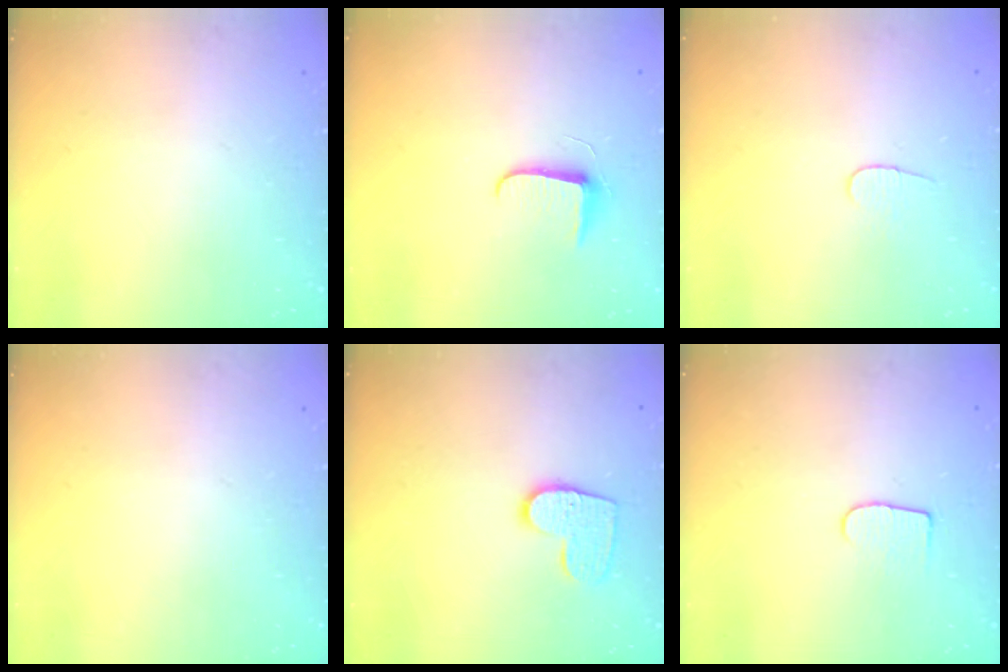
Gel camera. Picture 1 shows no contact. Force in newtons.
{"total": 6.2, "press": 6.2, "slide": 0.8}
{"total": 4.8, "press": 4.8, "slide": 0.5}
{"total": 0.0}
{"total": 10.9, "press": 10.9, "slide": 0.5}
{"total": 5.8, "press": 5.8, "slide": 0.5}